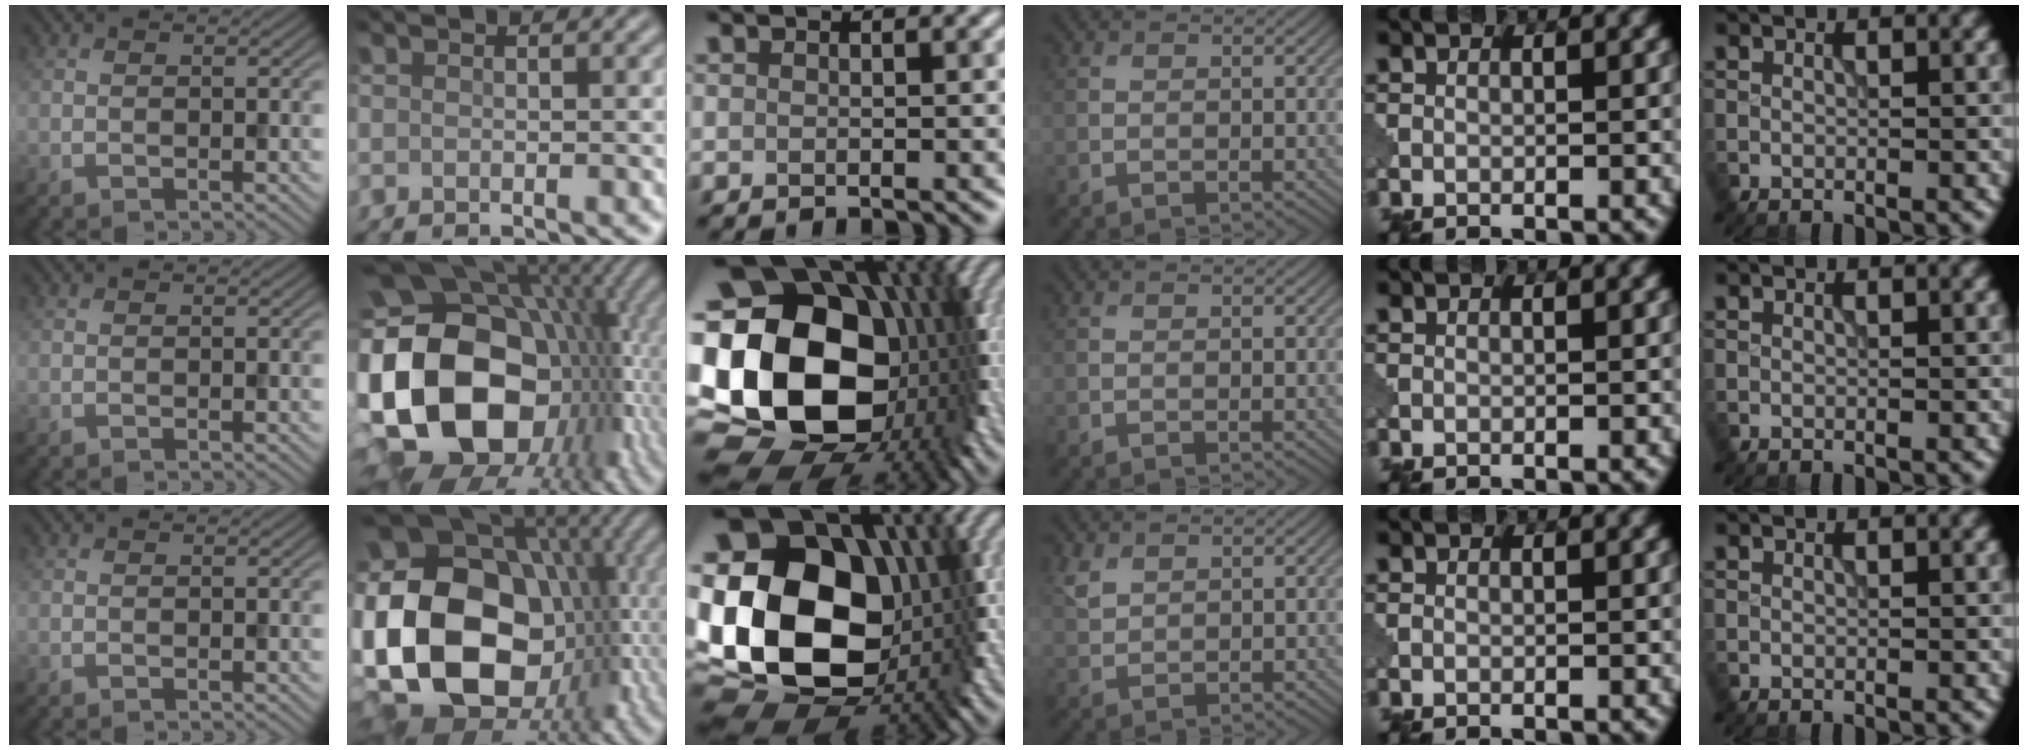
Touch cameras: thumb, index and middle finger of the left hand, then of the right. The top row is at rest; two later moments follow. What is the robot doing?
{"motion": "disassemble", "object": "puzzle pieces"}